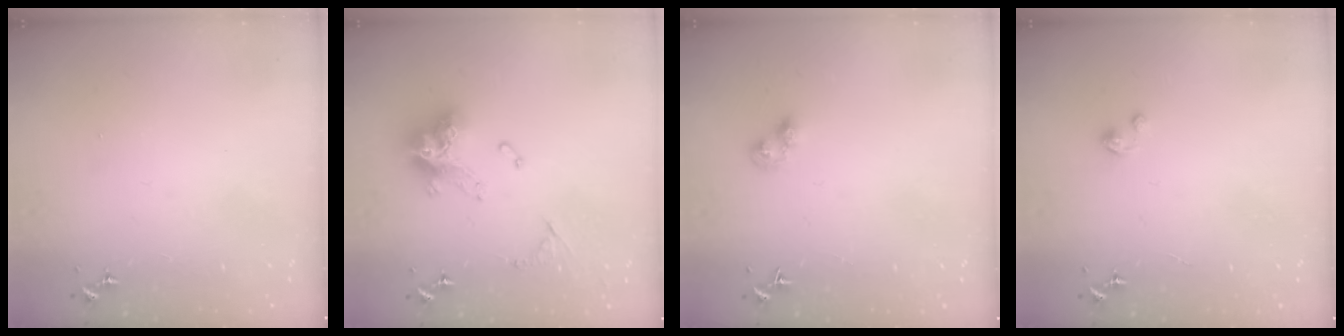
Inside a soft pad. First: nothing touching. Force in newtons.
{"total": 15.3, "press": 15.2, "slide": 1.7}
{"total": 5.0, "press": 4.9, "slide": 0.4}
{"total": 1.8, "press": 1.8, "slide": 0.2}